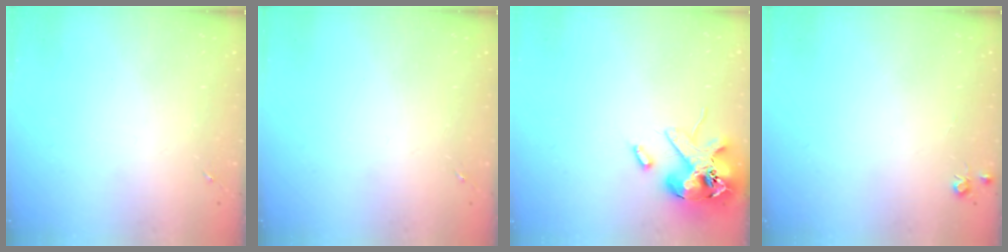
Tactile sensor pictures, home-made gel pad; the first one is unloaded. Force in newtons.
{"total": 0.0}
{"total": 14.4, "press": 14.2, "slide": 2.4}
{"total": 5.4, "press": 5.3, "slide": 0.7}